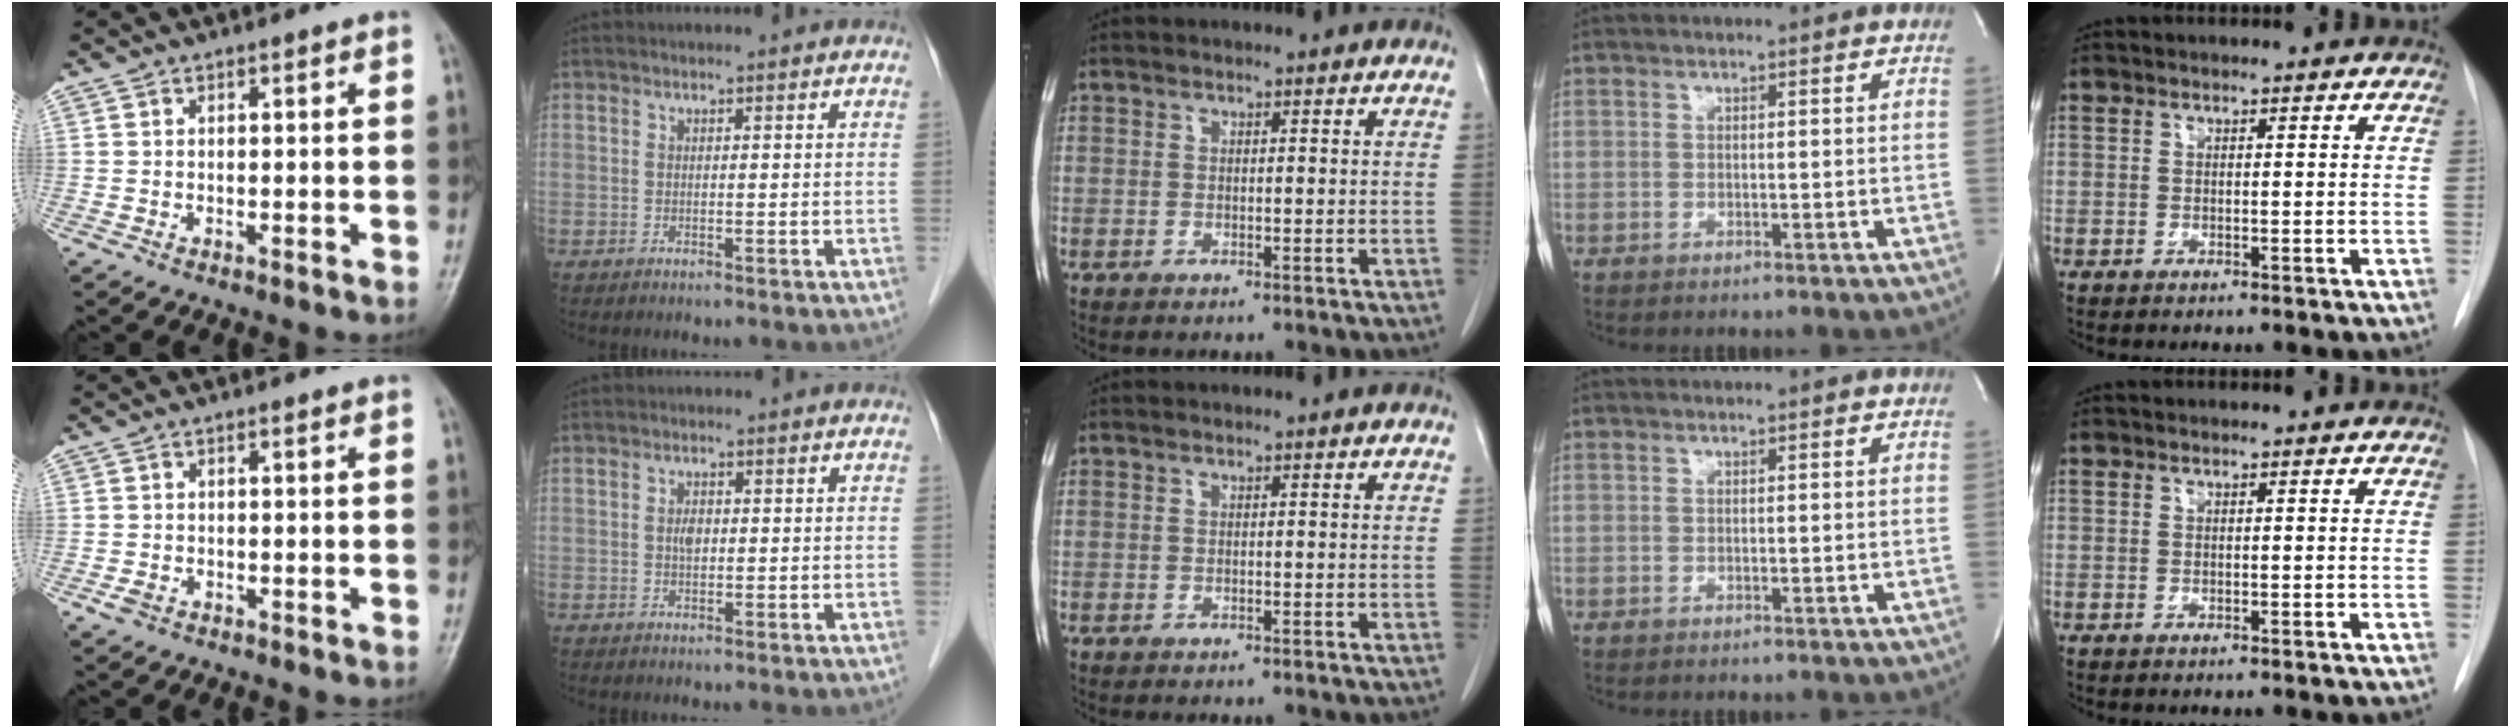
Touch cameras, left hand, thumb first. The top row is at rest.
{"thumb": {"total": 1.5, "force": [-0.8, 1.1, 0.6], "torque": [-0.011, 0.001, -0.014]}, "index": {"total": 1.5, "force": [-0.2, 0.9, 1.2], "torque": [-0.023, -0.001, -0.003]}}